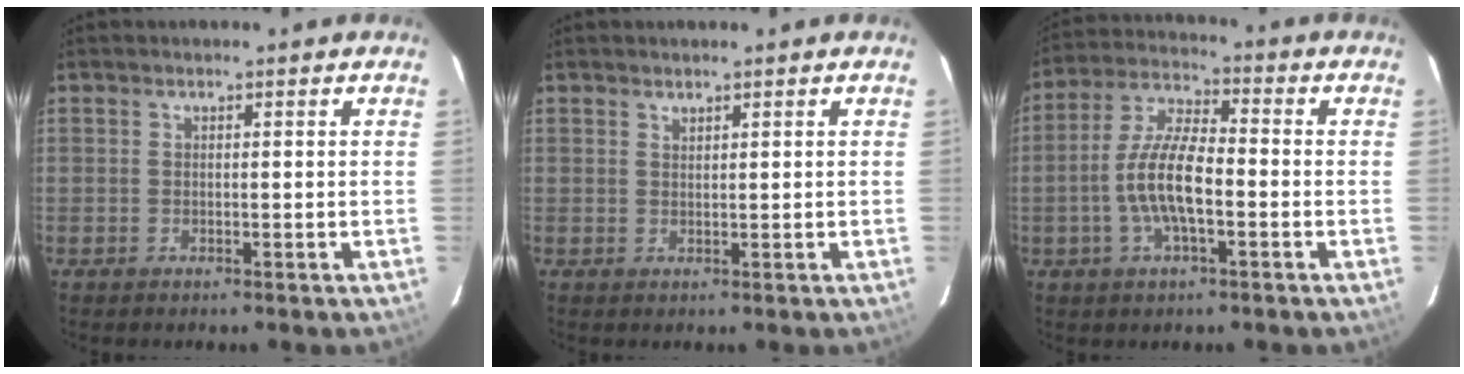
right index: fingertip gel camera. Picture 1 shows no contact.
{"total": 0.8, "force": [0.8, 0.2, 0.0], "torque": [-0.002, 0.000, 0.016]}
{"total": 10.4, "force": [-2.8, 3.3, 9.5], "torque": [-0.196, 0.004, -0.053]}